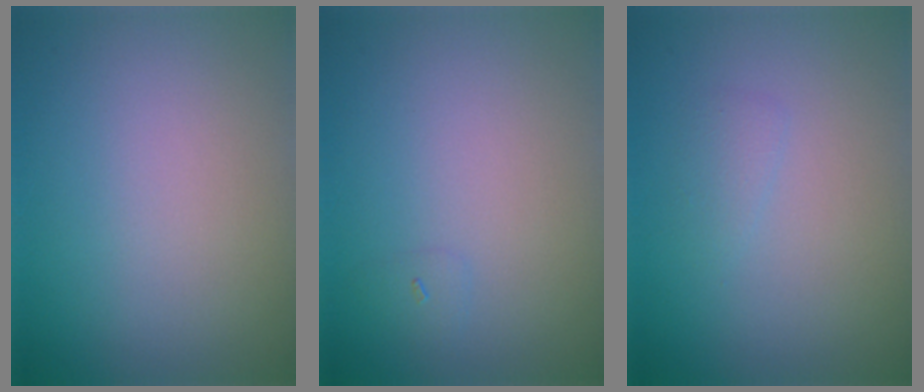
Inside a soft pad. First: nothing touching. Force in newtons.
{"total": 0.6, "press": 0.6, "slide": 0.1}
{"total": 0.9, "press": 0.9, "slide": 0.1}